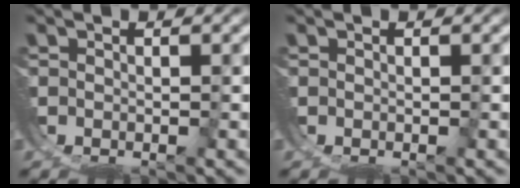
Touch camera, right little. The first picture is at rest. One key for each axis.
{"total": 0.0}